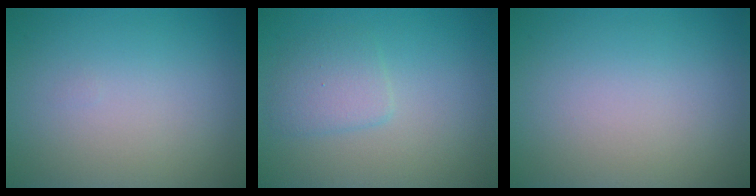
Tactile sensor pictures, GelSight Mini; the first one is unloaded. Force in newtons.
{"total": 2.2, "press": 2.2, "slide": 0.1}
{"total": 0.0}